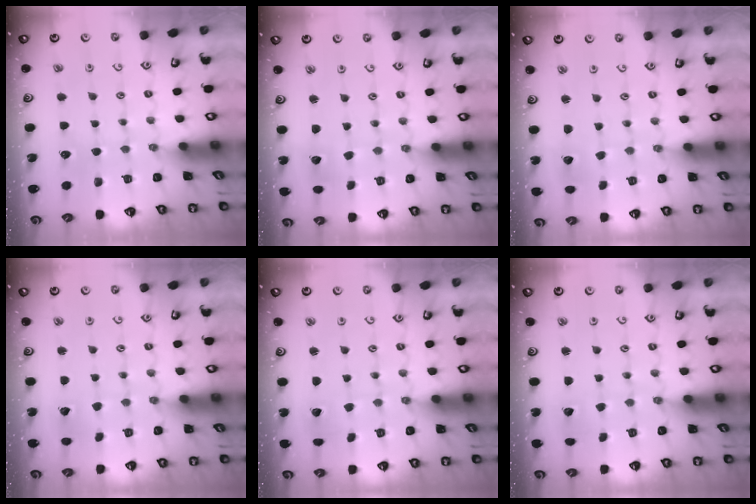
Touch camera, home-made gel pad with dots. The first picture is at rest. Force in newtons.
{"total": 3.0, "press": 3.0, "slide": 0.3}
{"total": 1.6, "press": 1.6, "slide": 0.1}
{"total": 2.8, "press": 2.8, "slide": 0.3}
{"total": 1.9, "press": 1.9, "slide": 0.1}
{"total": 2.4, "press": 2.4, "slide": 0.2}